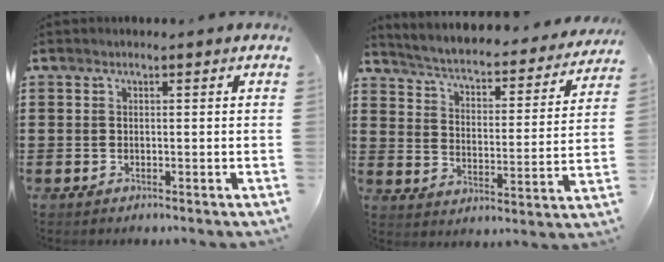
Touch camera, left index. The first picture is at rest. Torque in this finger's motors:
{"motor_torque": [1.07, -1.07, 0.28, 0.05]}